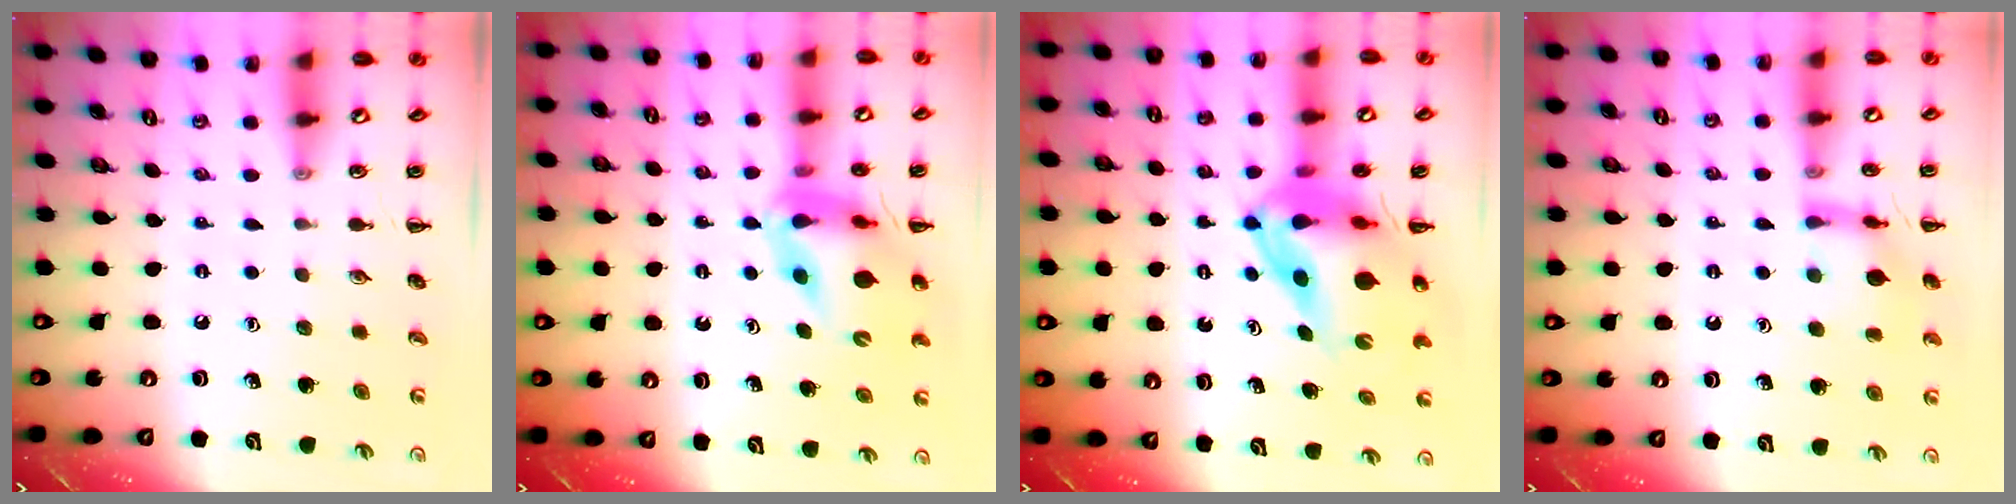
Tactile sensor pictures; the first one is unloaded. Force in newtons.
{"total": 10.4, "press": 9.8, "slide": 3.3}
{"total": 12.3, "press": 11.7, "slide": 3.7}
{"total": 11.2, "press": 11.1, "slide": 0.9}